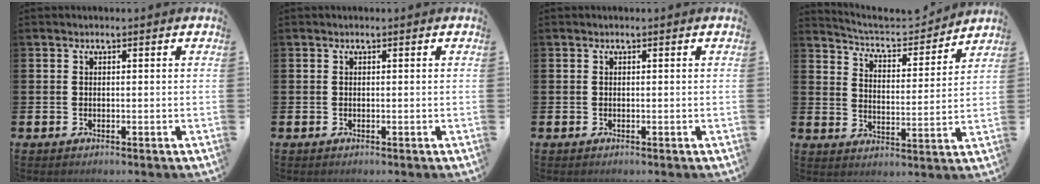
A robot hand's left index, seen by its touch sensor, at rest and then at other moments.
{"total": 0.0}
{"total": 0.0}
{"total": 5.9, "force": [5.7, 1.3, 1.0], "torque": [-0.046, -0.045, 0.093]}